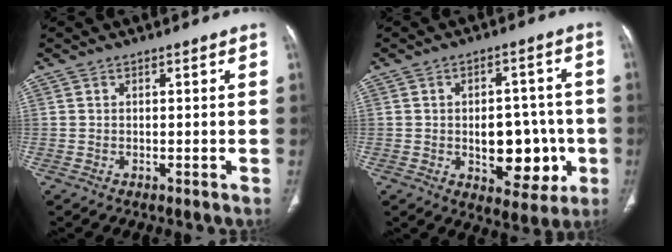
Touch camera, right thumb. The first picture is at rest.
{"total": 12.7, "force": [-2.4, 7.8, 9.8], "torque": [-0.091, 0.019, -0.019]}